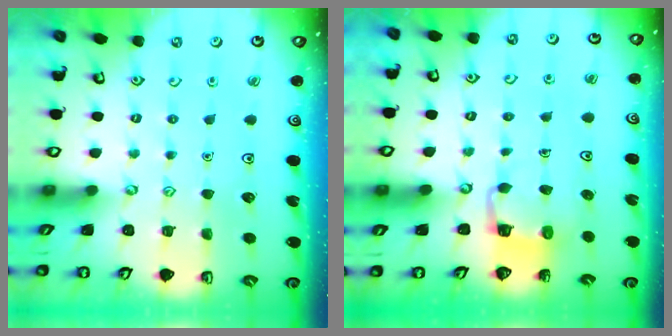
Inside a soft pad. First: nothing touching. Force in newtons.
{"total": 3.9, "press": 3.9, "slide": 0.1}